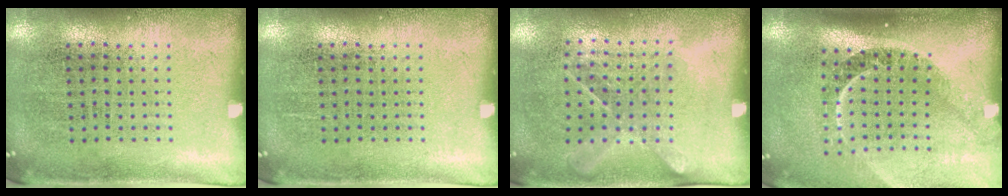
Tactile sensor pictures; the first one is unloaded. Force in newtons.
{"total": 0.0}
{"total": 1.2, "press": 1.0, "slide": 0.7}
{"total": 2.4, "press": 1.7, "slide": 1.7}